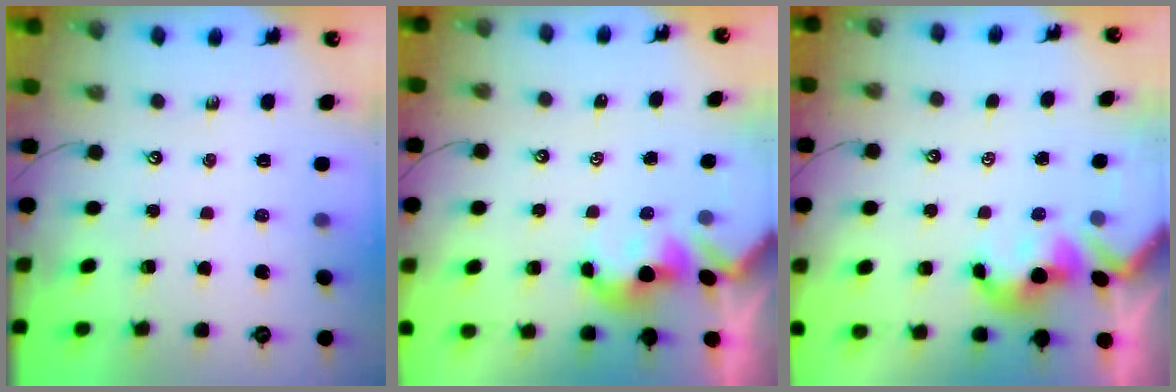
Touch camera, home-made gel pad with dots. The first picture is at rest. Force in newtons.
{"total": 1.5, "press": 1.5, "slide": 0.3}
{"total": 1.3, "press": 1.3, "slide": 0.0}